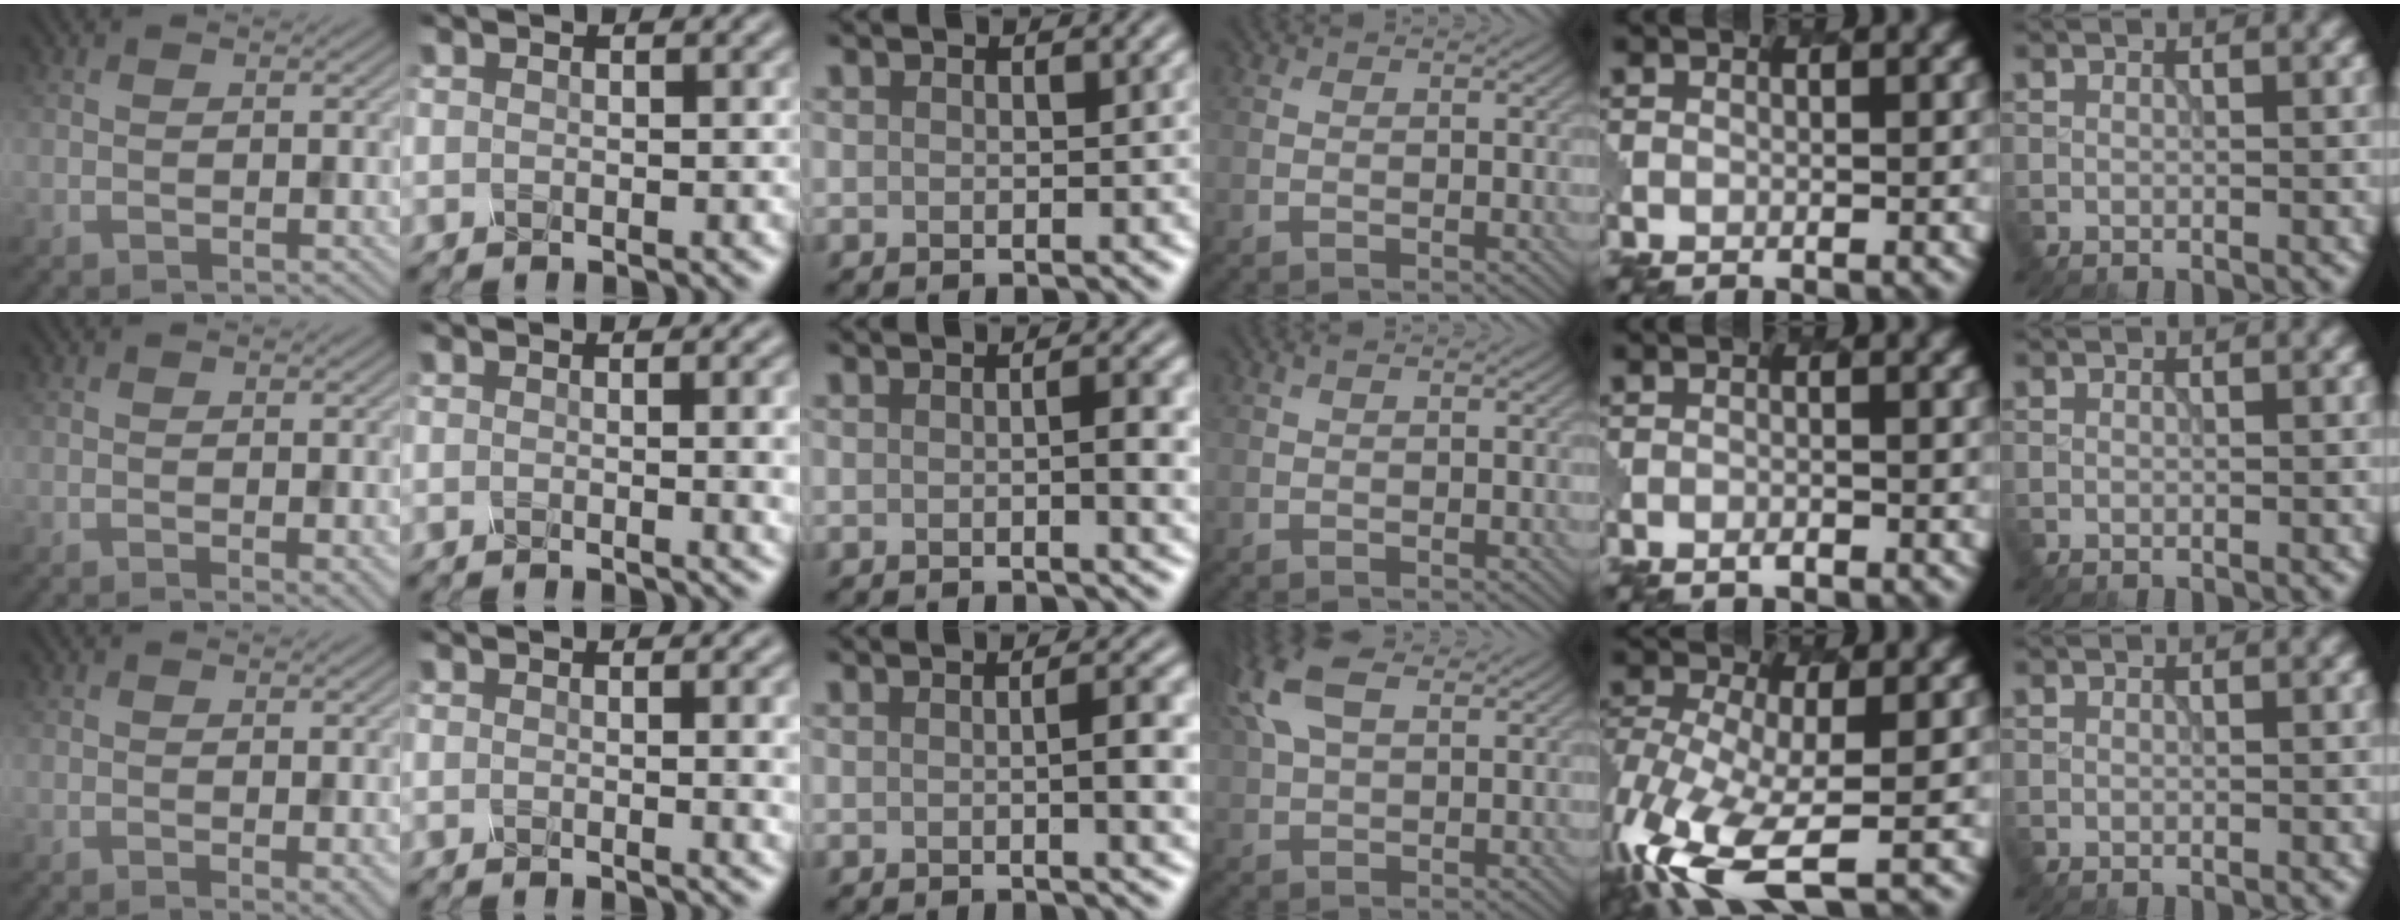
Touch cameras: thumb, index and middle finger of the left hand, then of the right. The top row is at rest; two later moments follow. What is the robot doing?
{"motion": "unscrew", "object": "spray bottle"}